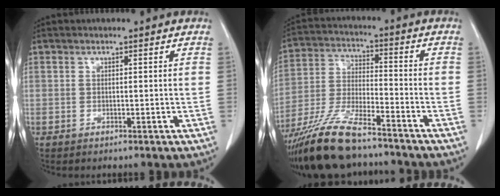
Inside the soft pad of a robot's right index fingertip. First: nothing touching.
{"total": 14.6, "force": [-11.8, 2.5, 8.1], "torque": [-0.168, -0.025, -0.216]}